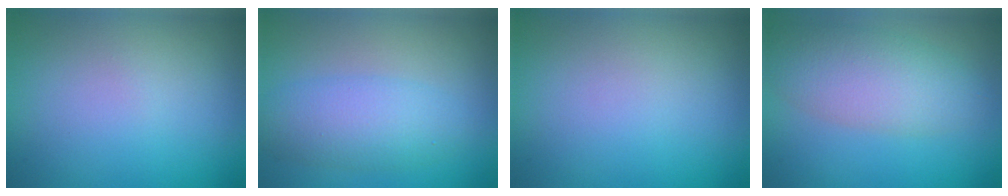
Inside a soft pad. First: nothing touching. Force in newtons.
{"total": 4.0, "press": 4.0, "slide": 0.3}
{"total": 0.0}
{"total": 5.2, "press": 5.2, "slide": 0.3}